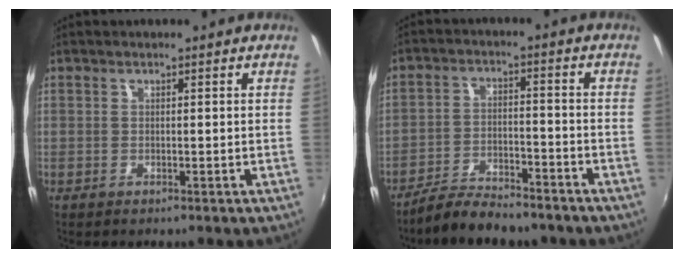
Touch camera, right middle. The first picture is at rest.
{"total": 9.7, "force": [-8.4, 2.8, 4.0], "torque": [-0.099, -0.009, -0.135]}